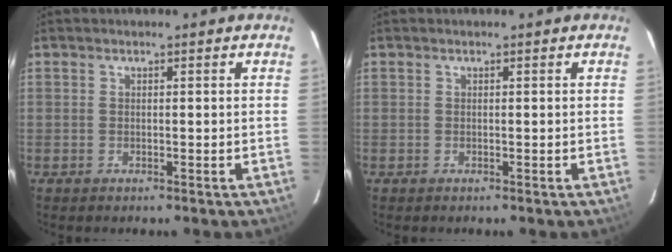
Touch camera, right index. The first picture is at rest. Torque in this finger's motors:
{"motor_torque": [0.17, 0.11, 0.00, 0.00]}